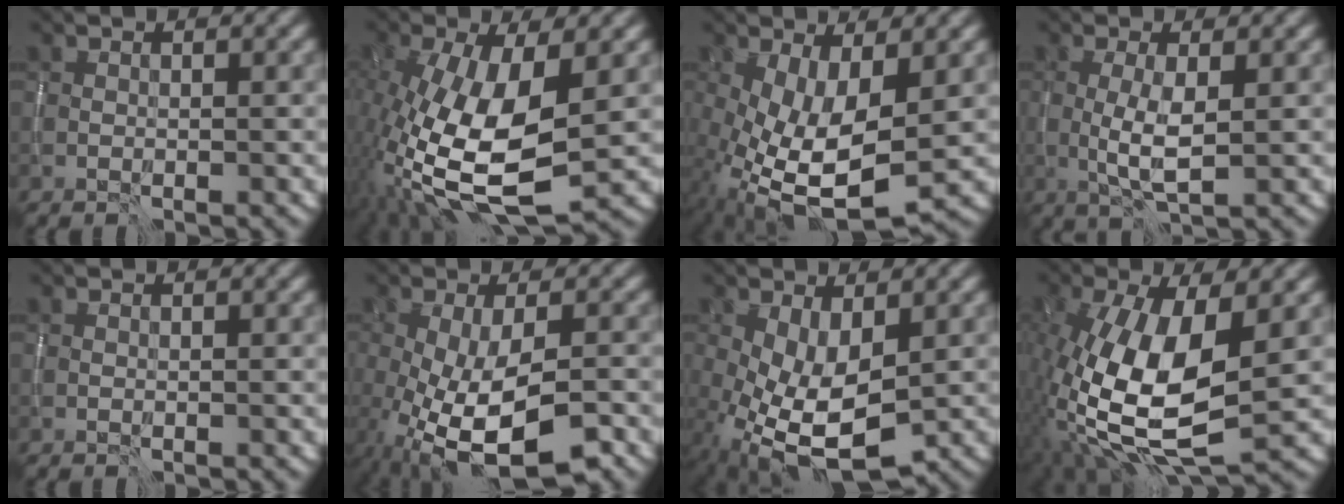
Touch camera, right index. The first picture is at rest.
{"total": 12.4, "force": [-1.7, 5.4, 11.1], "torque": [-0.232, -0.017, -0.030]}
{"total": 10.2, "force": [-2.4, 4.3, 8.9], "torque": [-0.182, -0.025, -0.030]}
{"total": 3.3, "force": [-0.2, 0.7, 3.2], "torque": [-0.067, -0.002, -0.003]}
{"total": 0.0}
{"total": 10.2, "force": [-4.2, 3.9, 8.5], "torque": [-0.168, -0.025, -0.059]}
{"total": 7.6, "force": [-1.7, 3.6, 6.4], "torque": [-0.144, -0.019, -0.021]}
{"total": 12.3, "force": [-1.0, 5.7, 10.8], "torque": [-0.228, -0.012, -0.019]}